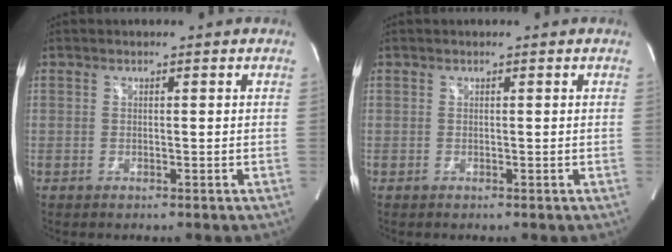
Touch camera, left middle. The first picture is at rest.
{"total": 0.0}